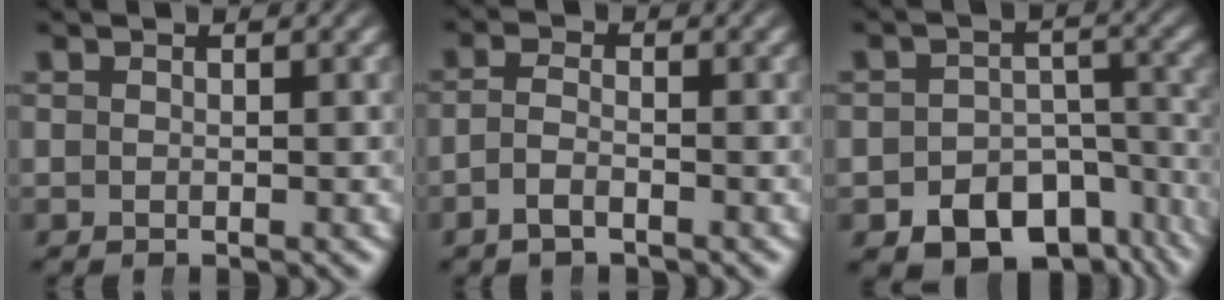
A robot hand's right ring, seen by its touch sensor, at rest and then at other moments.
{"total": 1.9, "force": [-1.3, 0.8, 1.2], "torque": [-0.022, -0.008, -0.018]}
{"total": 10.7, "force": [-7.5, 6.4, 3.9], "torque": [-0.037, -0.024, -0.108]}